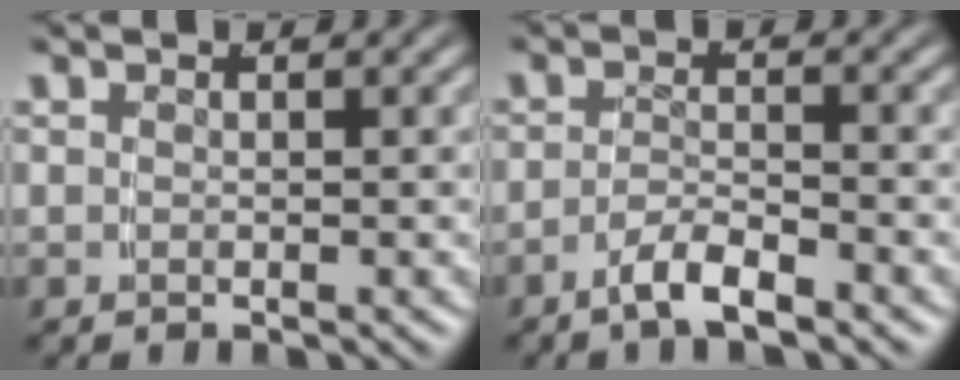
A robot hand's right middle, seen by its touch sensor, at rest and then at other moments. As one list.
[{"total": 2.8, "force": [-2.4, 0.2, 1.5], "torque": [-0.027, -0.003, -0.043]}]